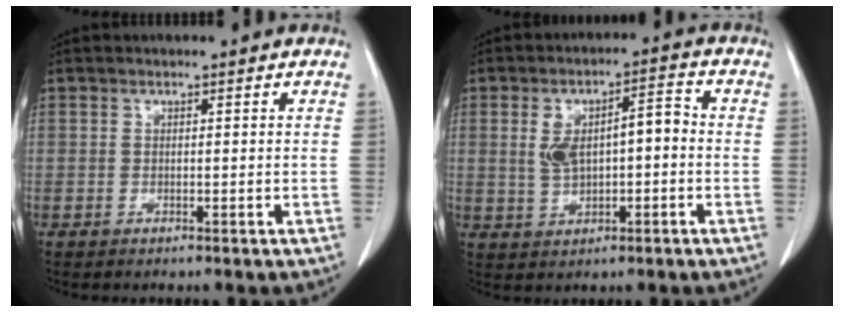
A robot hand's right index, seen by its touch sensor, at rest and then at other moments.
{"total": 7.8, "force": [0.2, 3.1, 7.1], "torque": [-0.135, 0.030, 0.011]}